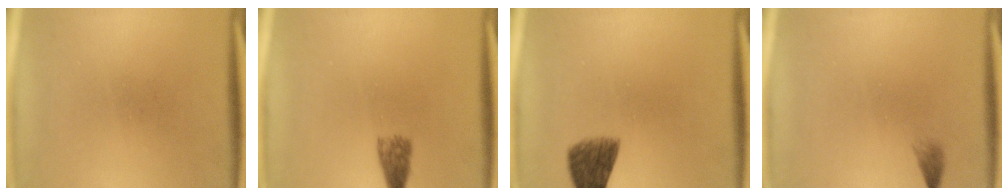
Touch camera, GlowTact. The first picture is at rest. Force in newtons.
{"total": 2.7}
{"total": 5.9}
{"total": 1.0}